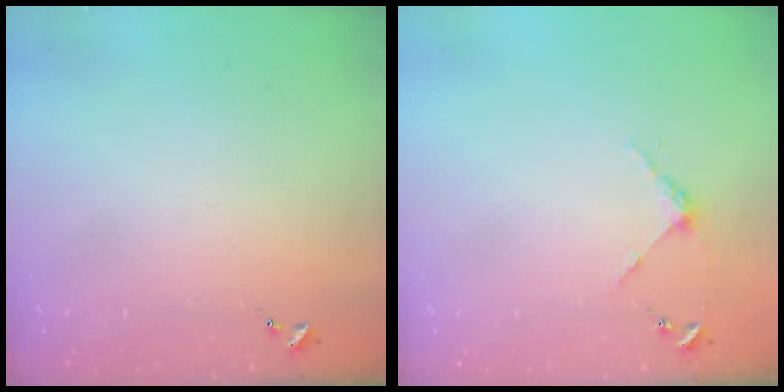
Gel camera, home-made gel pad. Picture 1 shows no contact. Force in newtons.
{"total": 3.7, "press": 3.7, "slide": 0.3}